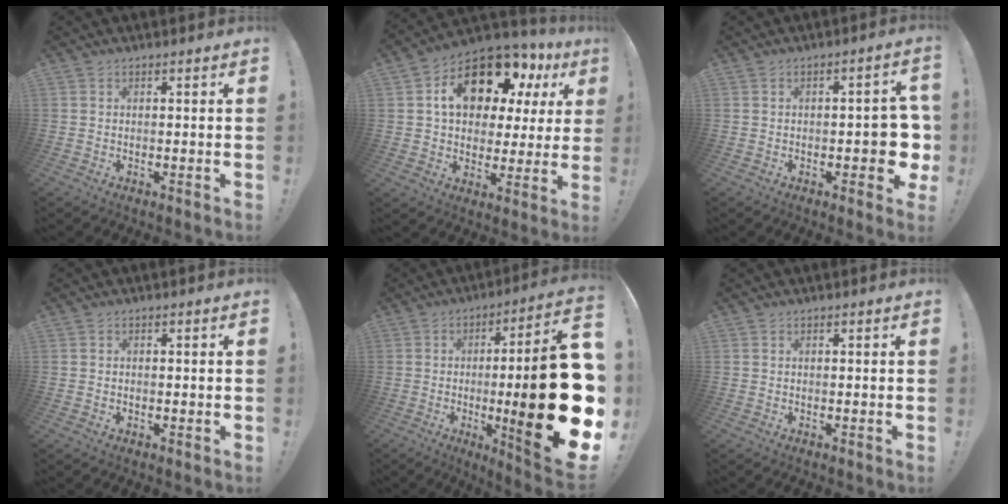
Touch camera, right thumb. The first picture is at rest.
{"total": 16.7, "force": [8.0, 10.0, 10.7], "torque": [-0.172, -0.040, 0.146]}
{"total": 7.2, "force": [-2.2, 3.5, 5.9], "torque": [-0.067, 0.010, -0.032]}
{"total": 0.6, "force": [-0.3, 0.6, 0.1], "torque": [-0.009, 0.005, -0.003]}
{"total": 30.6, "force": [-3.6, 6.0, 29.8], "torque": [-0.429, -0.006, -0.042]}
{"total": 0.0}